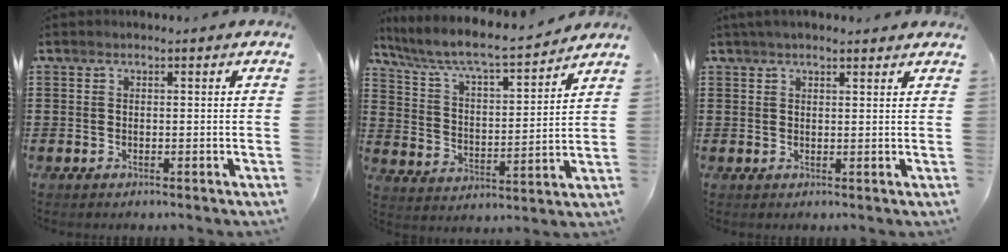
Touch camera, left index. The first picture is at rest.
{"total": 6.6, "force": [5.9, 0.4, 2.9], "torque": [-0.083, -0.037, 0.094]}
{"total": 2.2, "force": [1.9, 0.4, 1.0], "torque": [-0.023, 0.006, 0.035]}